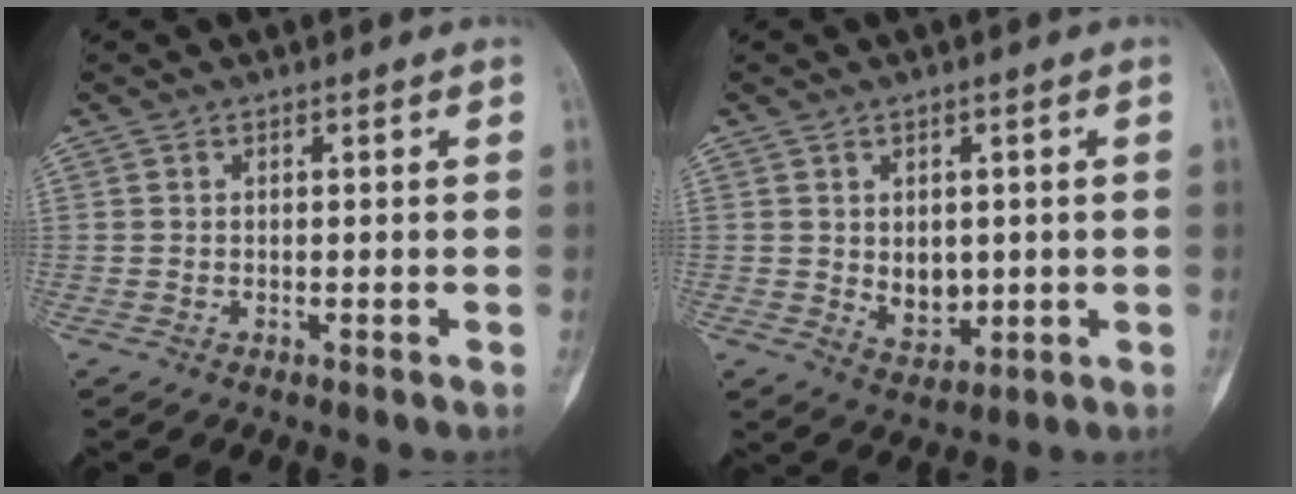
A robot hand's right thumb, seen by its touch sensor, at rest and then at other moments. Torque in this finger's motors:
{"motor_torque": [0.63, 0.59, 0.33, -0.33, 0.11]}